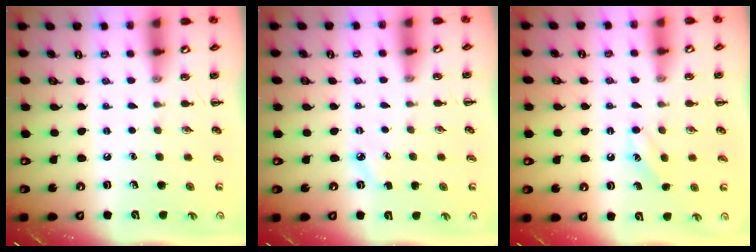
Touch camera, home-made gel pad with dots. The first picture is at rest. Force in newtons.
{"total": 3.4, "press": 3.1, "slide": 1.2}
{"total": 6.6, "press": 6.5, "slide": 1.5}